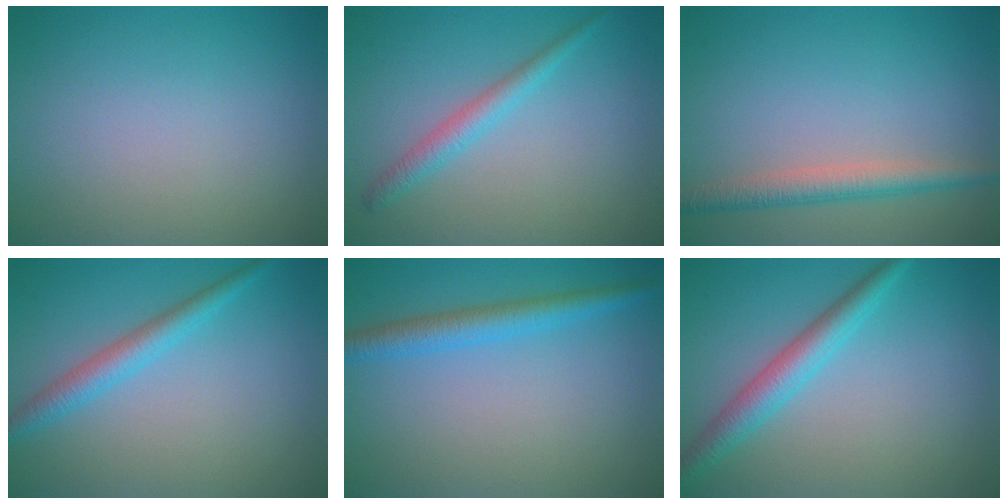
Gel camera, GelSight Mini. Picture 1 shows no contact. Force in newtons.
{"total": 2.2, "press": 2.2, "slide": 0.1}
{"total": 3.0, "press": 3.0, "slide": 0.1}
{"total": 2.7, "press": 2.7, "slide": 0.1}
{"total": 2.9, "press": 2.9, "slide": 0.1}
{"total": 3.5, "press": 3.5, "slide": 0.0}